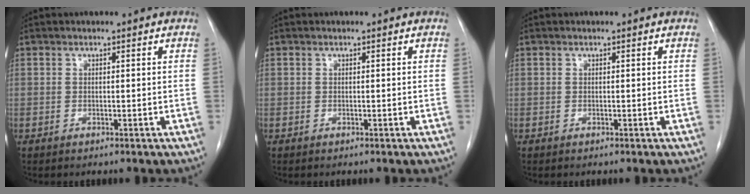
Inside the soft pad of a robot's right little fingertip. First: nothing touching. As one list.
[{"total": 0.0}, {"total": 0.0}]